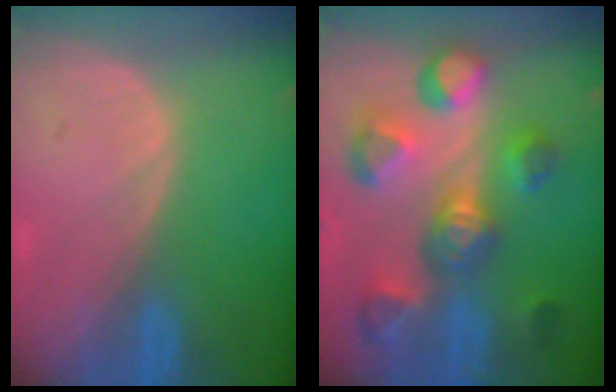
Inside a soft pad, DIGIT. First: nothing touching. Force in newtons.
{"total": 11.1, "press": 10.1, "slide": 4.6}